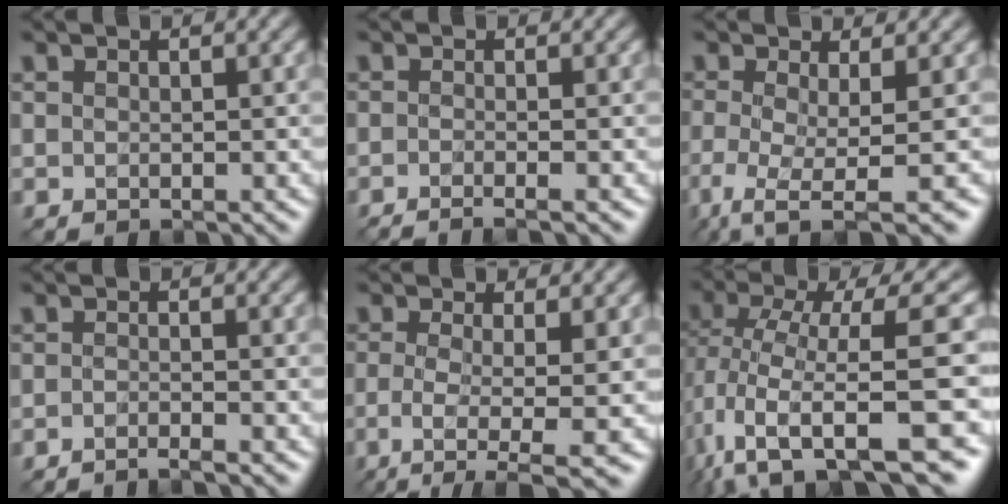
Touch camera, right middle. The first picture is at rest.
{"total": 2.5, "force": [-1.2, 0.8, 2.0], "torque": [-0.012, -0.009, -0.031]}
{"total": 5.2, "force": [-2.2, 1.1, 4.6], "torque": [-0.084, -0.011, -0.051]}
{"total": 1.6, "force": [-1.2, 0.3, 1.1], "torque": [-0.004, -0.005, -0.032]}
{"total": 5.3, "force": [-1.7, 1.2, 4.9], "torque": [-0.087, -0.010, -0.034]}
{"total": 11.1, "force": [-3.0, 4.2, 9.8], "torque": [-0.178, 0.000, -0.041]}